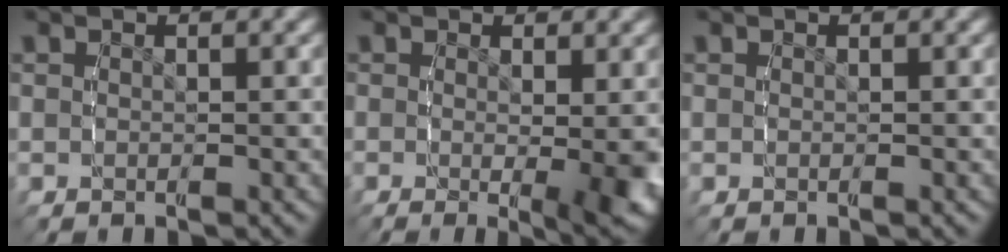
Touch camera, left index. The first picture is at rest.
{"total": 3.7, "force": [-0.5, 0.2, 3.6], "torque": [-0.045, -0.019, -0.009]}
{"total": 0.0}